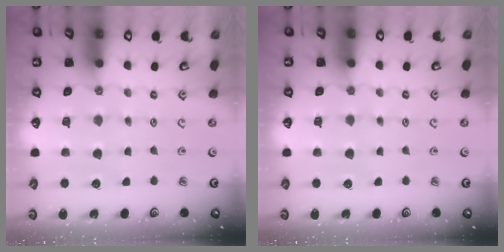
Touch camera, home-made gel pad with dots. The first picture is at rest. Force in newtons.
{"total": 0.0}